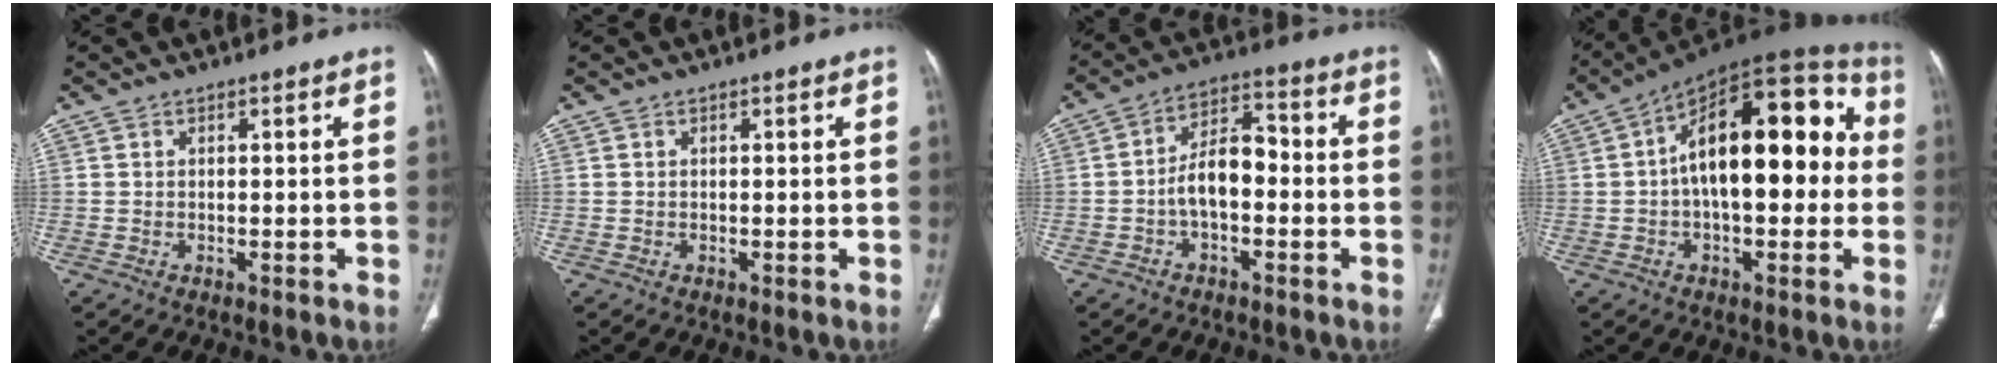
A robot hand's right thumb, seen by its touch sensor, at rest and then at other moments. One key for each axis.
{"total": 0.0}
{"total": 8.3, "fx": -1.9, "fy": 4.6, "fz": 6.7, "tx": -0.104, "ty": 0.039, "tz": -0.041}
{"total": 22.5, "fx": 1.2, "fy": 11.0, "fz": 19.6, "tx": -0.263, "ty": 0.050, "tz": 0.004}